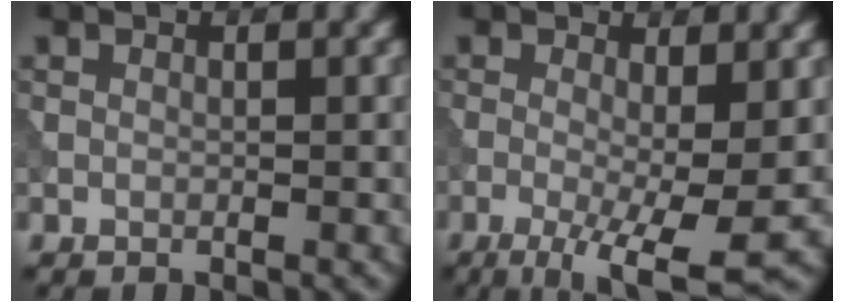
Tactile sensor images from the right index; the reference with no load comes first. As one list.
[{"total": 7.2, "force": [-1.9, 1.7, 6.8], "torque": [-0.120, -0.012, -0.027]}]